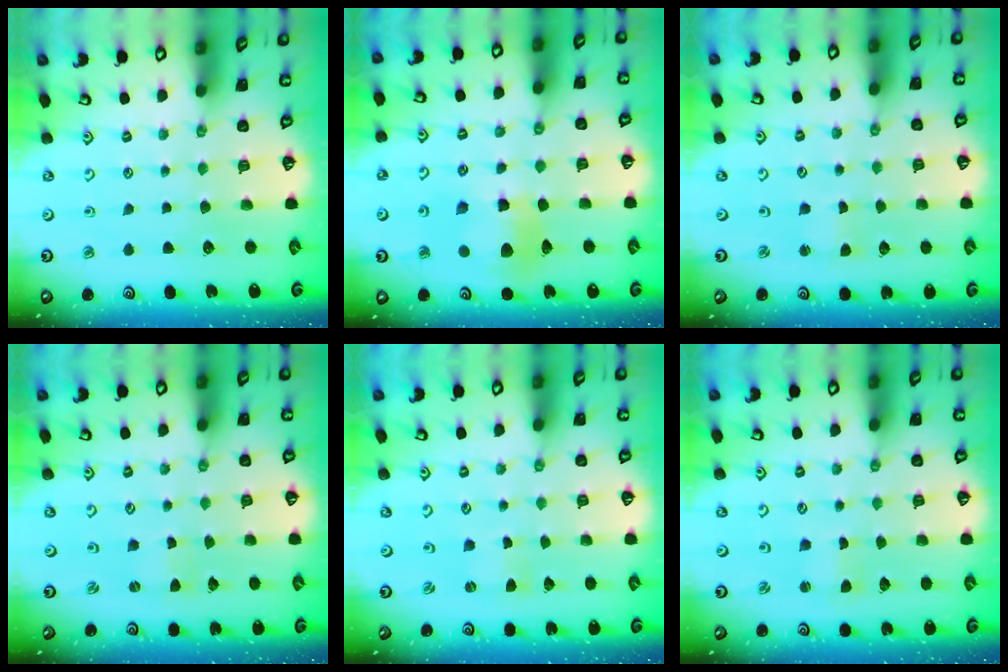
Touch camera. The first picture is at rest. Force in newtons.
{"total": 11.5, "press": 11.4, "slide": 1.5}
{"total": 1.9, "press": 1.9, "slide": 0.3}
{"total": 0.0}
{"total": 0.0}
{"total": 1.1, "press": 1.1, "slide": 0.2}